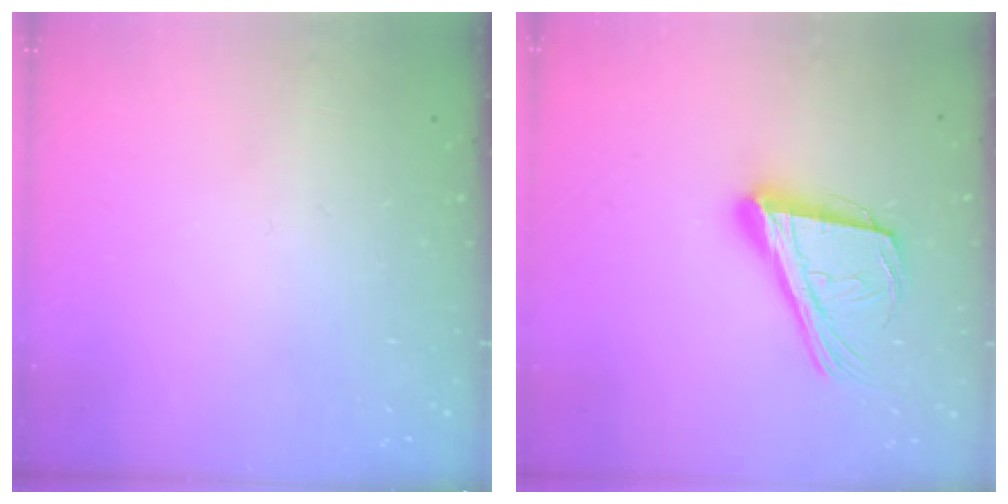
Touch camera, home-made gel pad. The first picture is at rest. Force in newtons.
{"total": 20.2, "press": 19.6, "slide": 4.7}